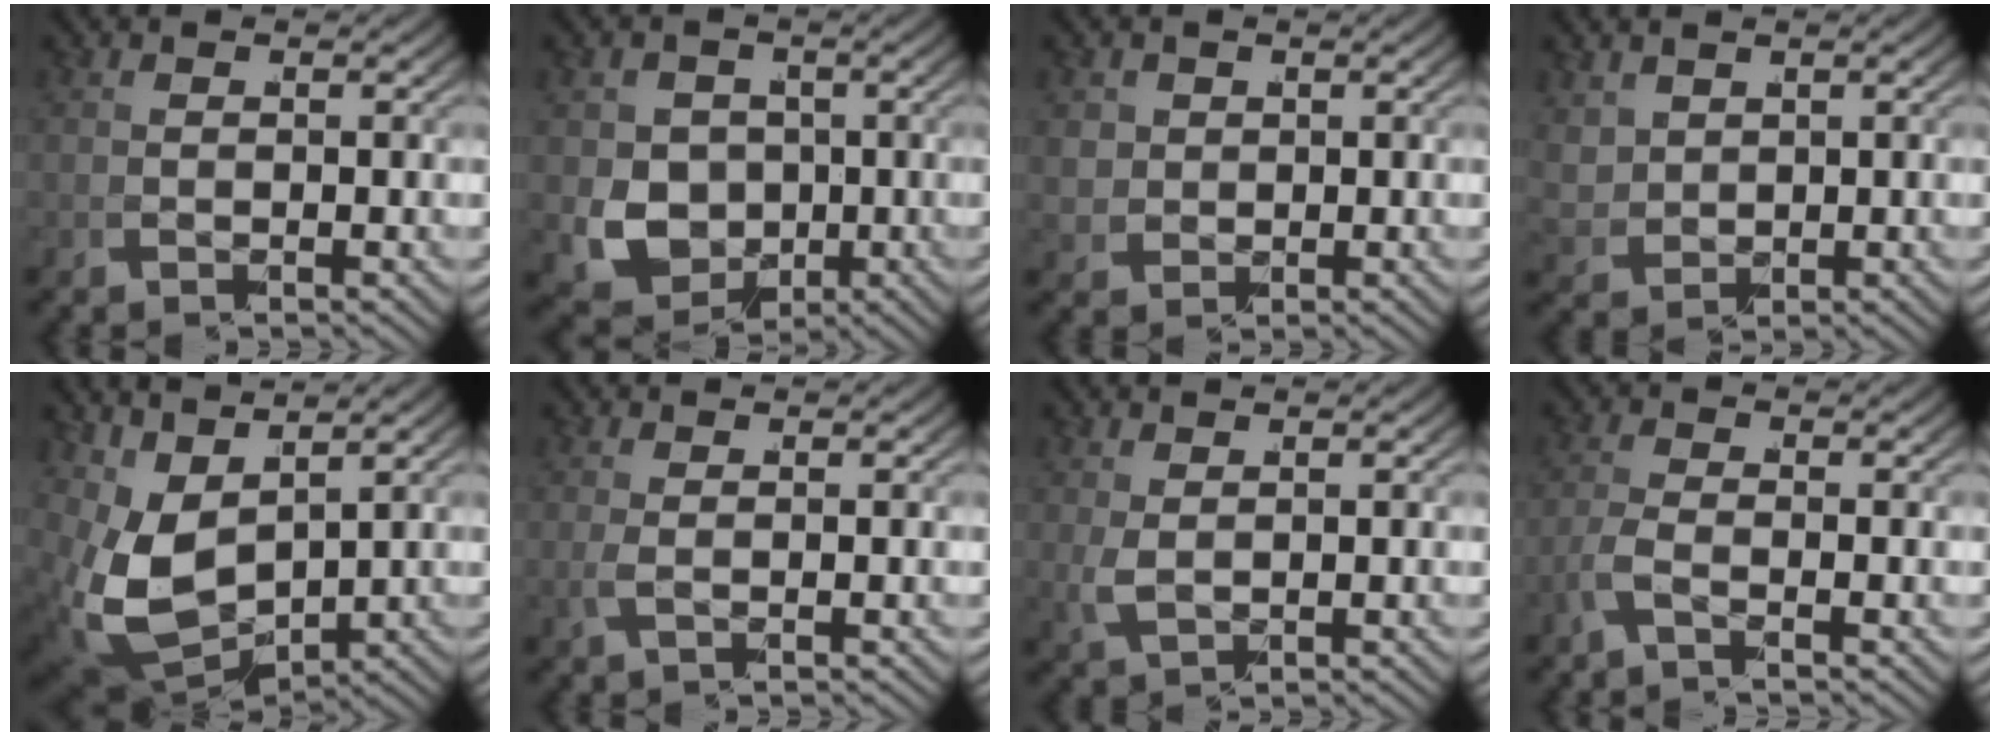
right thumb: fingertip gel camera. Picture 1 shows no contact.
{"total": 9.2, "force": [-1.2, 7.8, 4.7], "torque": [-0.109, -0.052, 0.001]}
{"total": 3.0, "force": [0.9, 2.6, 1.2], "torque": [-0.040, -0.017, 0.033]}
{"total": 2.4, "force": [1.6, 1.5, 1.0], "torque": [-0.032, -0.012, 0.051]}
{"total": 9.6, "force": [0.0, 6.9, 6.7], "torque": [-0.187, -0.064, 0.037]}
{"total": 0.9, "force": [0.2, 0.2, 0.9], "torque": [-0.034, -0.005, 0.011]}
{"total": 1.6, "force": [0.9, 0.6, 1.2], "torque": [-0.037, -0.007, 0.033]}
{"total": 1.8, "force": [-0.7, 0.2, 1.6], "torque": [-0.048, -0.008, -0.011]}